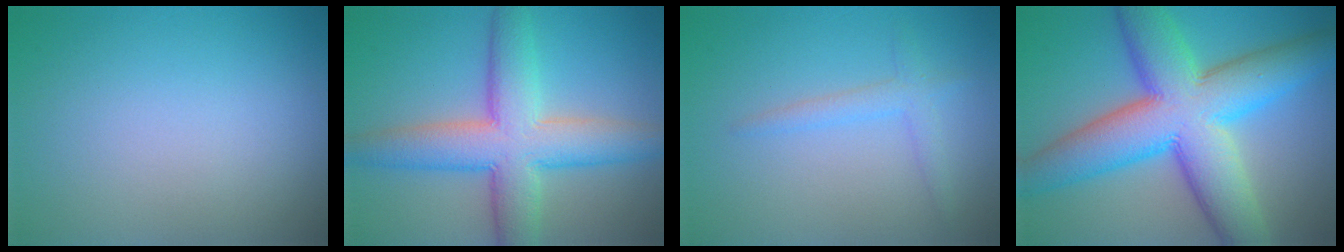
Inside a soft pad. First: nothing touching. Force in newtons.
{"total": 8.4, "press": 8.4, "slide": 0.3}
{"total": 1.8, "press": 1.8, "slide": 0.1}
{"total": 12.9, "press": 12.9, "slide": 0.2}